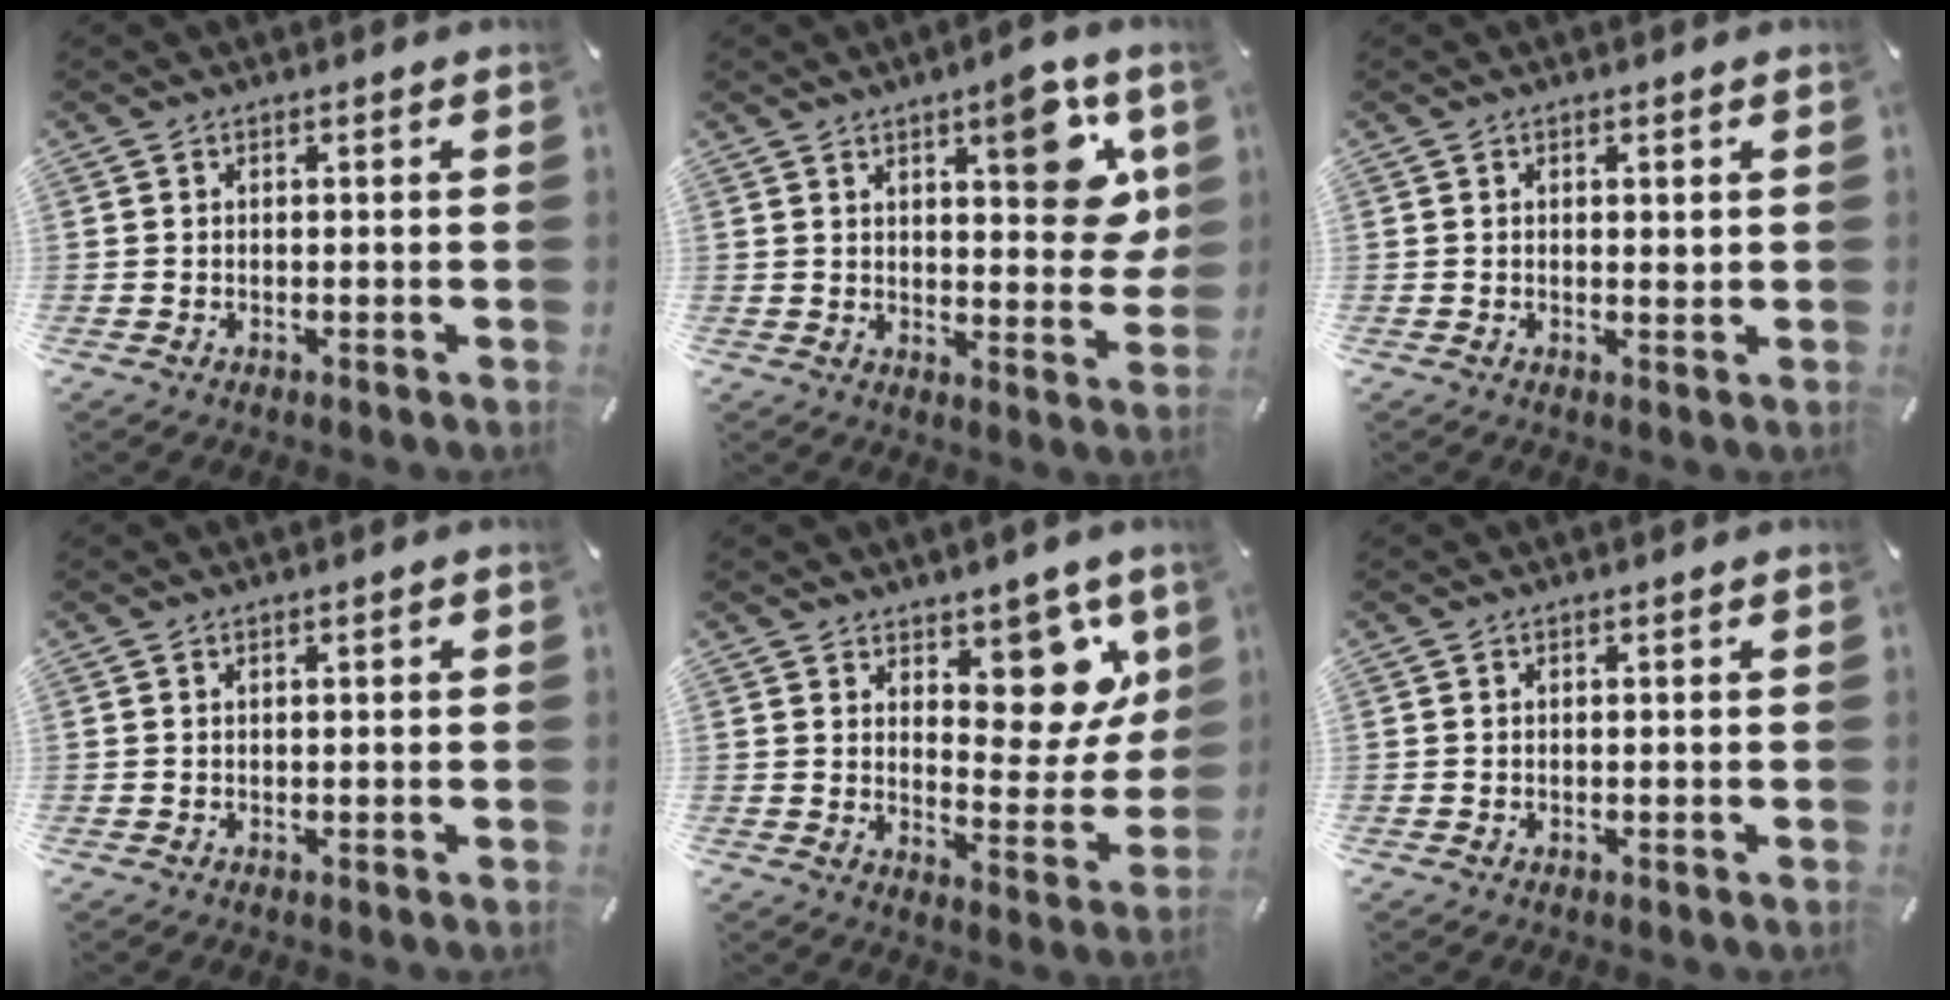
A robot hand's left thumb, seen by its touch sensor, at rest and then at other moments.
{"total": 12.0, "force": [6.0, 4.7, 9.2], "torque": [-0.103, -0.031, 0.093]}
{"total": 1.3, "force": [0.3, 0.5, 1.1], "torque": [-0.014, -0.001, 0.003]}
{"total": 1.0, "force": [0.2, 0.3, 0.9], "torque": [-0.016, 0.005, 0.002]}
{"total": 12.0, "force": [7.3, 7.1, 6.4], "torque": [-0.044, -0.068, 0.128]}
{"total": 0.0}